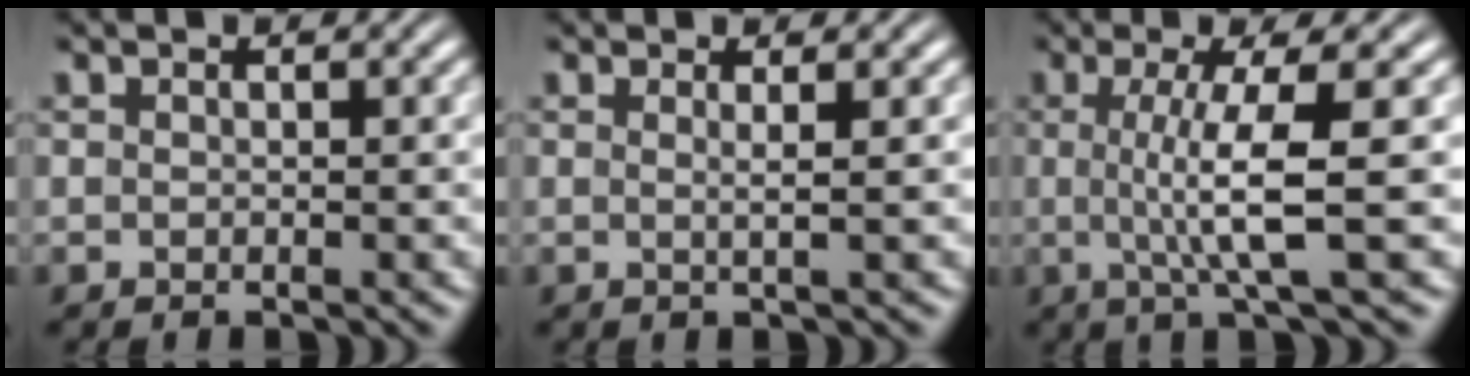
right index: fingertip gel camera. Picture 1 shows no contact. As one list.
[{"total": 1.1, "force": [0.3, -0.6, 0.9], "torque": [-0.020, -0.007, 0.006]}, {"total": 5.1, "force": [-0.1, 0.0, 5.1], "torque": [-0.091, -0.007, 0.003]}]